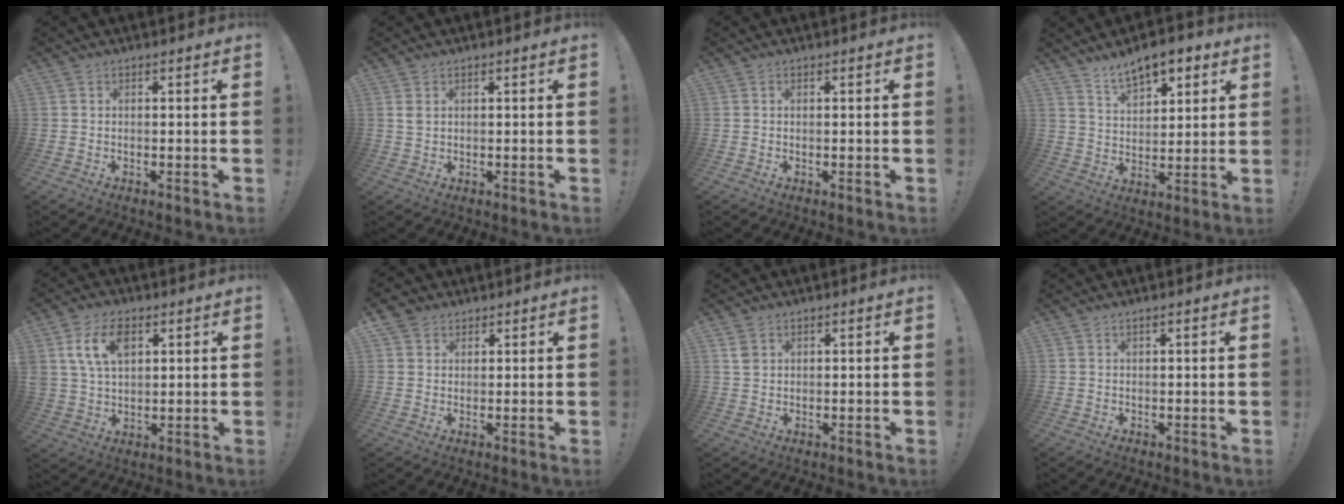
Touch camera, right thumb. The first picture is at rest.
{"total": 1.6, "force": [0.7, 1.0, 1.1], "torque": [-0.018, 0.001, 0.011]}
{"total": 0.0}
{"total": 9.9, "force": [7.1, 4.7, 5.0], "torque": [-0.072, -0.039, 0.130]}
{"total": 10.8, "force": [4.5, 6.9, 7.0], "torque": [-0.132, 0.001, 0.086]}
{"total": 3.8, "force": [2.5, 2.7, 0.9], "torque": [-0.014, -0.011, 0.048]}
{"total": 2.8, "force": [1.5, 1.9, 1.4], "torque": [-0.016, -0.003, 0.027]}
{"total": 1.1, "force": [0.6, -0.1, 0.9], "torque": [-0.023, 0.002, 0.011]}